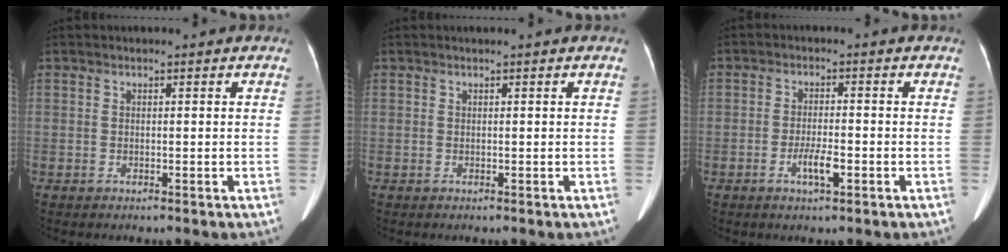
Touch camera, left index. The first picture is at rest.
{"total": 0.0}
{"total": 3.6, "force": [-1.6, 0.8, 3.1], "torque": [-0.064, 0.000, -0.026]}